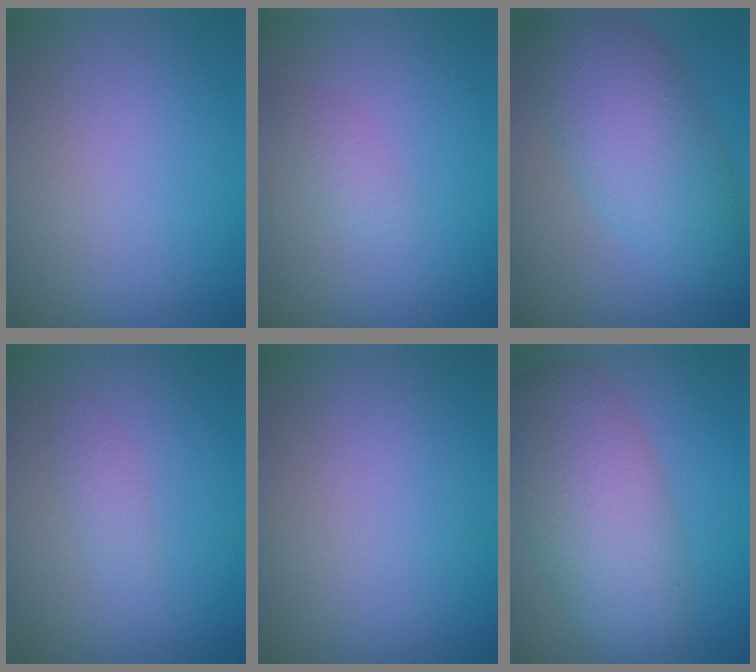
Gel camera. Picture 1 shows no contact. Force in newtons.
{"total": 1.1, "press": 1.1, "slide": 0.0}
{"total": 6.9, "press": 6.9, "slide": 0.2}
{"total": 1.1, "press": 1.1, "slide": 0.0}
{"total": 0.0}
{"total": 7.7, "press": 7.7, "slide": 0.2}